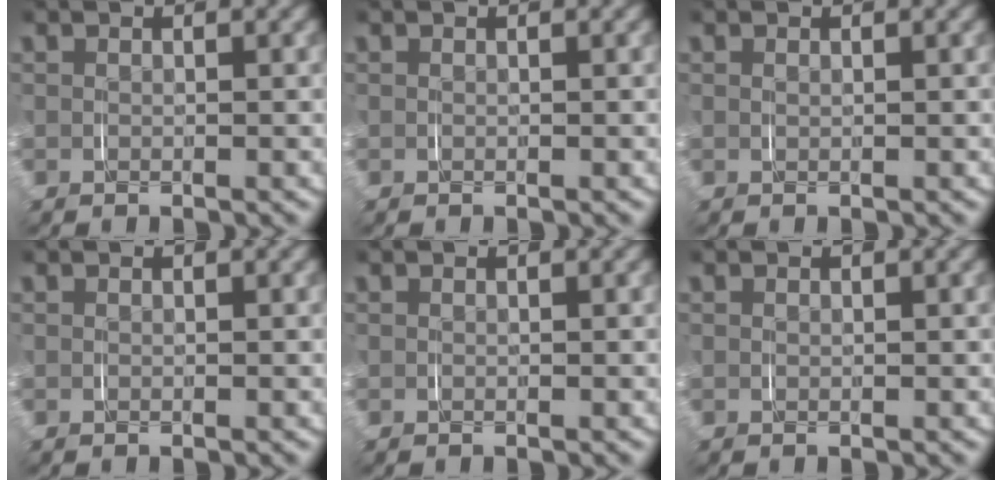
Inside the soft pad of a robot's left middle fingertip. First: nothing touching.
{"total": 0.0}
{"total": 0.7, "force": [0.4, -0.6, -0.2], "torque": [0.012, 0.004, 0.006]}
{"total": 0.0}
{"total": 0.0}
{"total": 0.0}